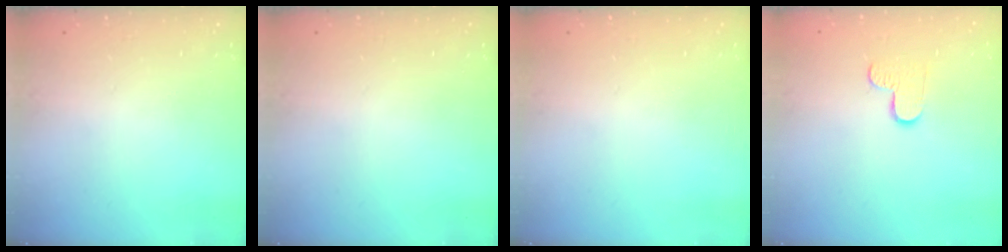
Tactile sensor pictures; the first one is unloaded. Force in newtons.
{"total": 0.0}
{"total": 0.0}
{"total": 4.5, "press": 4.5, "slide": 0.4}